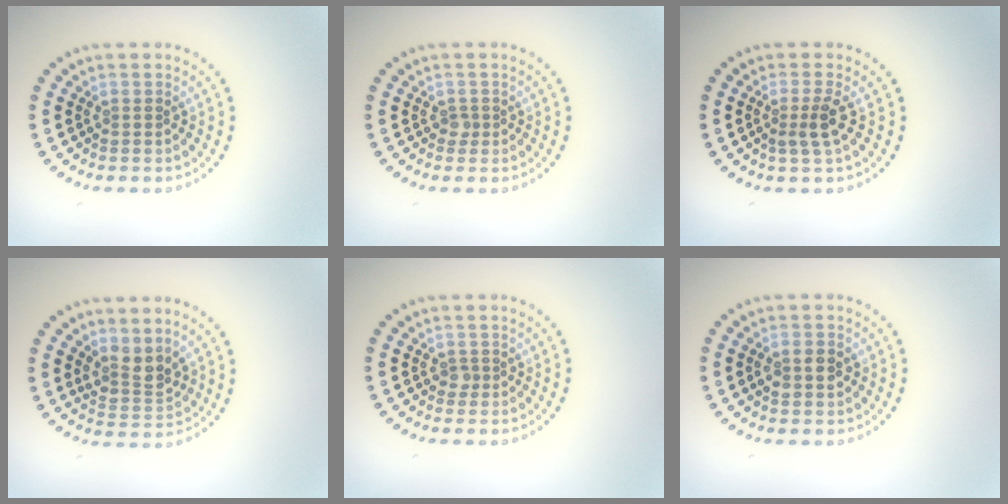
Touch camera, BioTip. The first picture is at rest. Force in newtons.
{"total": 0.8, "press": 0.5, "slide": 0.6}
{"total": 2.2, "press": 1.7, "slide": 1.3}
{"total": 2.6, "press": 2.0, "slide": 1.6}
{"total": 0.7, "press": 0.5, "slide": 0.6}
{"total": 2.4, "press": 2.4, "slide": 0.2}